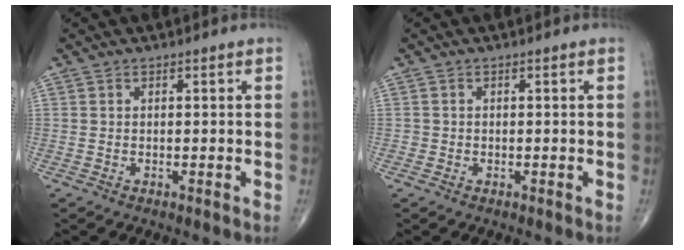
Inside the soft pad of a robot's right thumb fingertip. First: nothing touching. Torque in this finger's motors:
{"motor_torque": [-0.02, 0.23, 0.26, 0.13, 0.02]}